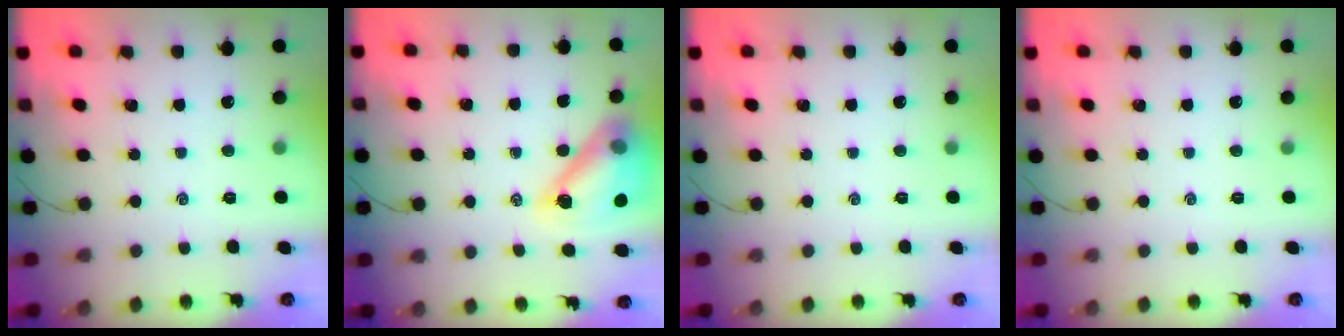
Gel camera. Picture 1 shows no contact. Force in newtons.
{"total": 14.5, "press": 13.8, "slide": 4.4}
{"total": 0.0}
{"total": 0.0}